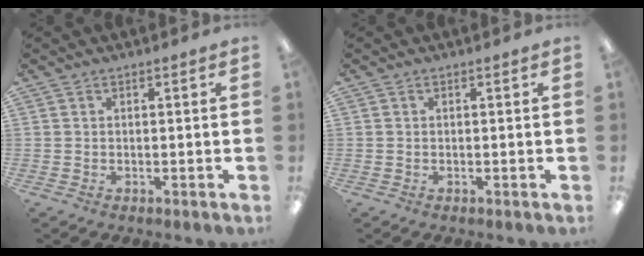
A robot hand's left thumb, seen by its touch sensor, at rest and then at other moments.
{"total": 0.0}